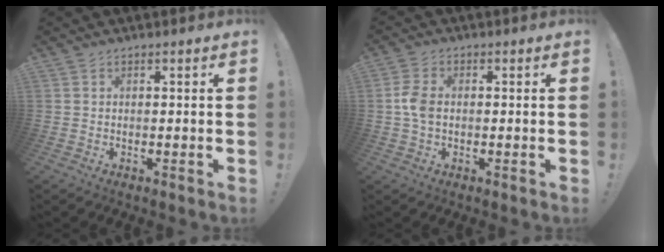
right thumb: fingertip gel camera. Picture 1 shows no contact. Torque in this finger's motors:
{"motor_torque": [0.91, 0.71, 0.87, -0.18, 0.36]}